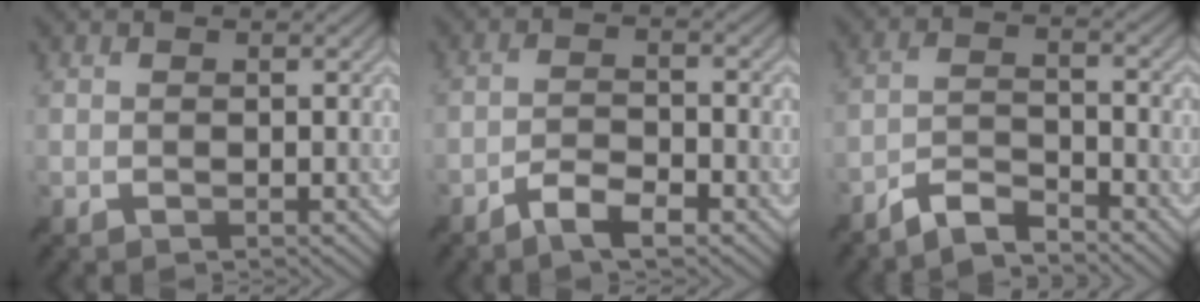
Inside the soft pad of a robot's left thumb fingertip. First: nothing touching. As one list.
[{"total": 4.0, "force": [-2.8, 0.8, 2.7], "torque": [-0.056, 0.006, -0.057]}, {"total": 4.6, "force": [-4.1, 0.7, 2.0], "torque": [-0.042, 0.005, -0.087]}]